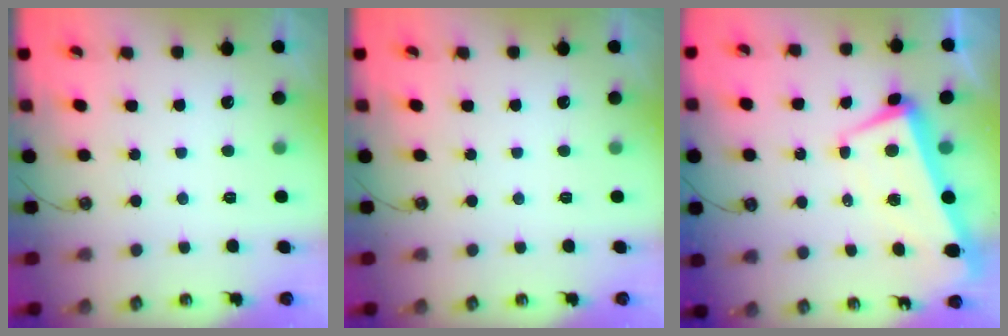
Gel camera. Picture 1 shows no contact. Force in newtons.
{"total": 0.0}
{"total": 3.7, "press": 3.0, "slide": 2.1}